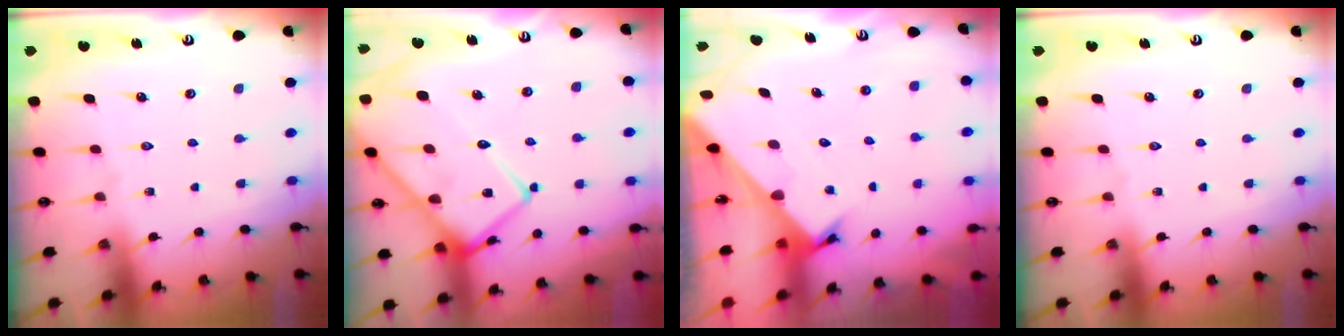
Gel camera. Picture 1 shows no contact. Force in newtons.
{"total": 18.4, "press": 18.3, "slide": 1.6}
{"total": 2.4, "press": 2.4, "slide": 0.2}
{"total": 0.0}